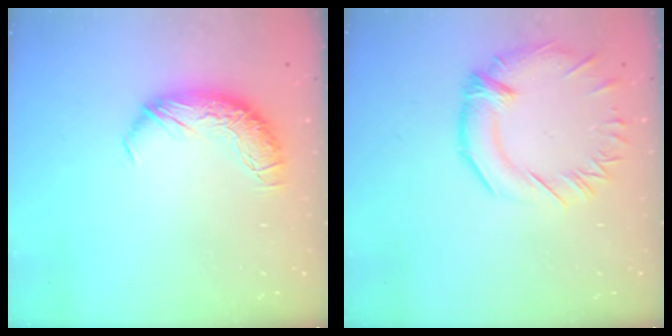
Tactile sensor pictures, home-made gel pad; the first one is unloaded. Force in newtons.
{"total": 2.6, "press": 2.1, "slide": 1.5}